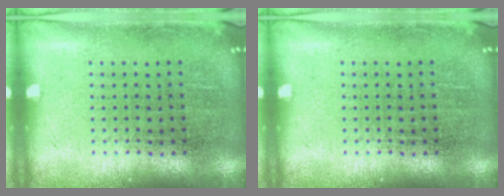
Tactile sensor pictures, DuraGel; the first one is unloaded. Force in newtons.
{"total": 0.0}